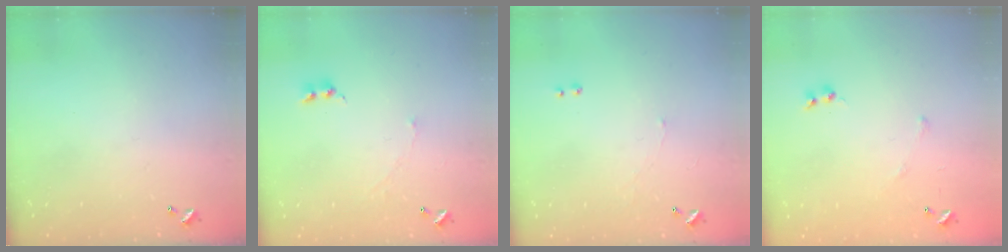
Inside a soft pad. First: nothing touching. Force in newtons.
{"total": 2.0, "press": 1.9, "slide": 0.7}
{"total": 1.2, "press": 1.0, "slide": 0.6}
{"total": 5.0, "press": 4.9, "slide": 0.9}